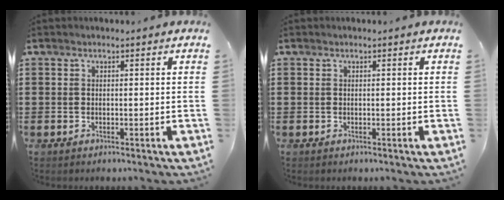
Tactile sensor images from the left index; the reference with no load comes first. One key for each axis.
{"total": 0.0}